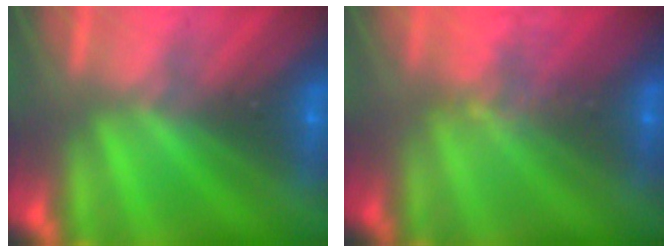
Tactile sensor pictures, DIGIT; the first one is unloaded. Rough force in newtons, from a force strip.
{"total": 4.0}